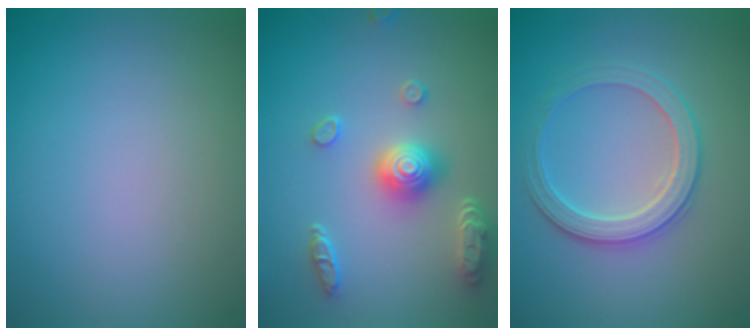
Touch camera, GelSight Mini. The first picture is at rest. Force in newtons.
{"total": 4.3, "press": 3.7, "slide": 2.2}
{"total": 3.3, "press": 3.2, "slide": 0.6}